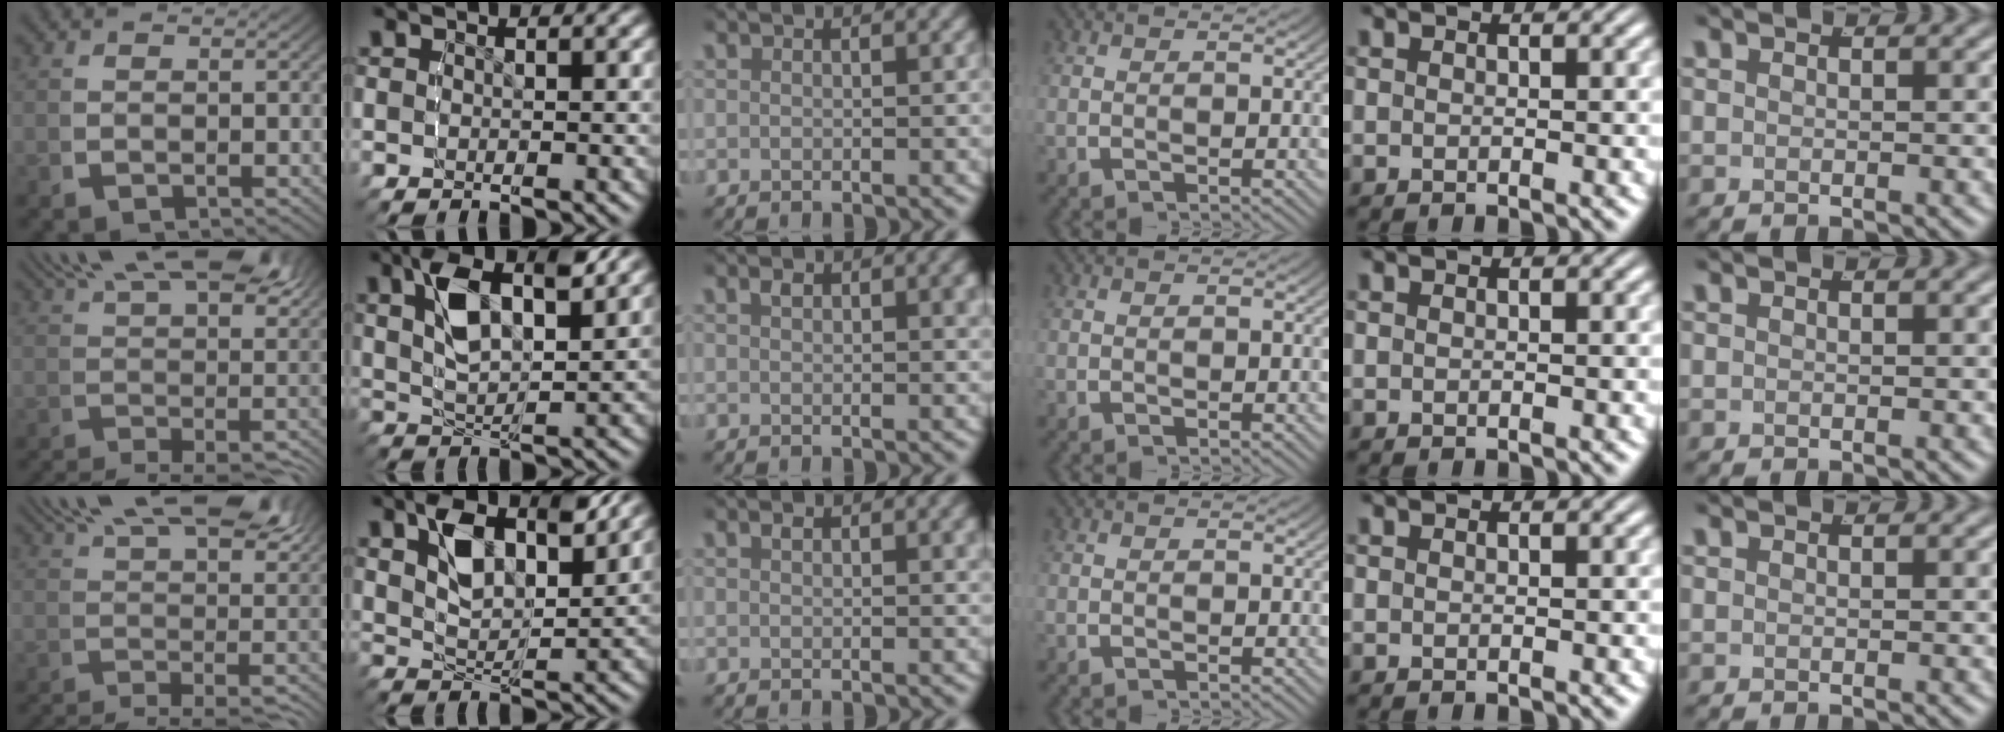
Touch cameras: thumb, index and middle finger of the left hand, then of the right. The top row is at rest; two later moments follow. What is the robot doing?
{"motion": "lift_and_place", "object": "glasses"}